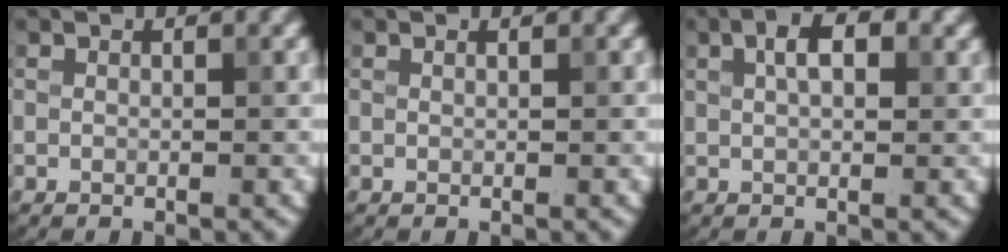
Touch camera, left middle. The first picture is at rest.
{"total": 0.7, "force": [0.5, 0.2, 0.5], "torque": [-0.005, -0.002, -0.001]}
{"total": 3.4, "force": [1.2, 1.6, 2.7], "torque": [-0.049, 0.008, 0.019]}